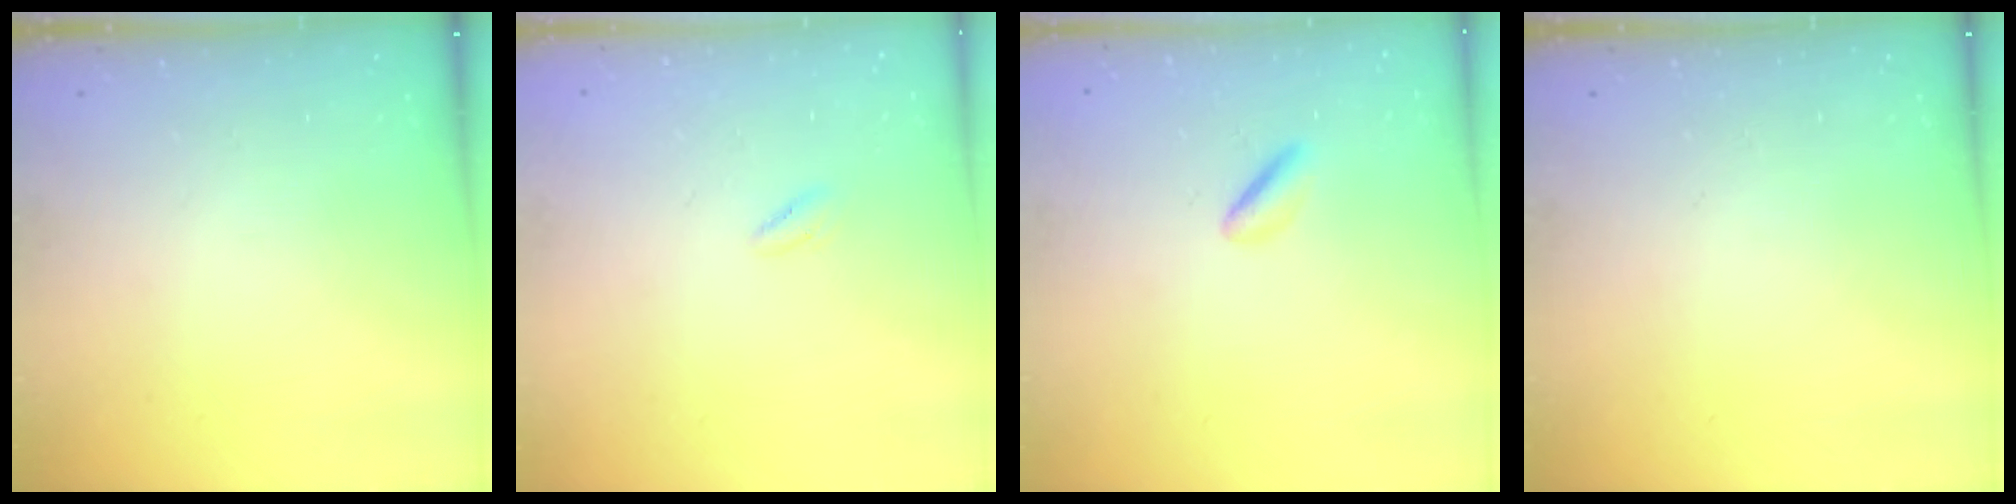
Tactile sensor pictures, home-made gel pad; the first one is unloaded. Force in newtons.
{"total": 1.1, "press": 0.8, "slide": 0.6}
{"total": 2.1, "press": 1.9, "slide": 0.9}
{"total": 0.0}